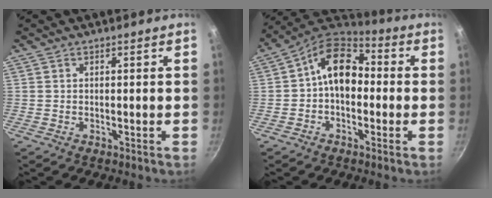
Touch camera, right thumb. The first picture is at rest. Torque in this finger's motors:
{"motor_torque": [-0.77, 1.20, 0.78, 0.04, 0.09]}